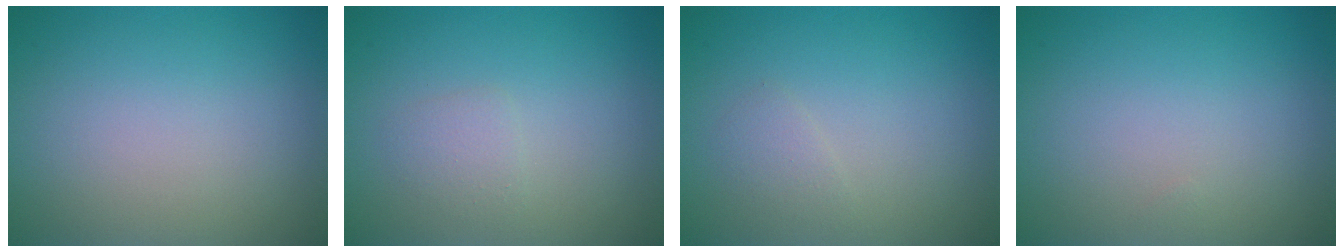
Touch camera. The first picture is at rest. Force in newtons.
{"total": 1.2, "press": 1.2, "slide": 0.0}
{"total": 1.0, "press": 1.0, "slide": 0.0}
{"total": 0.0}